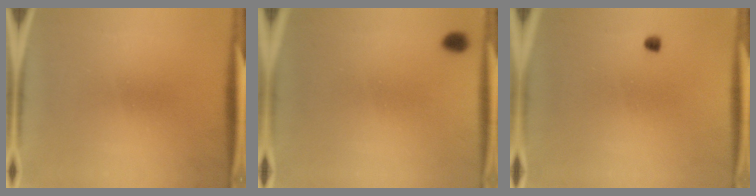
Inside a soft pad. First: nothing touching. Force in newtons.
{"total": 2.9}
{"total": 1.0}